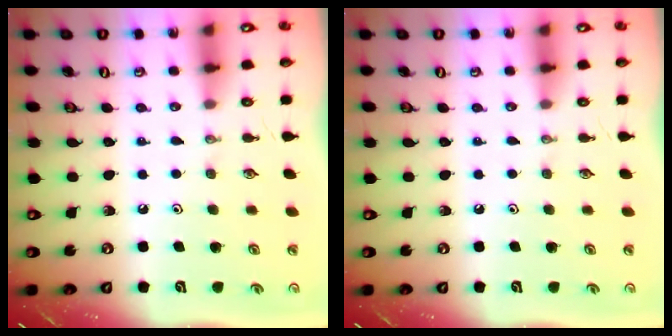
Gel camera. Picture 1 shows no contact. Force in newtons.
{"total": 0.0}